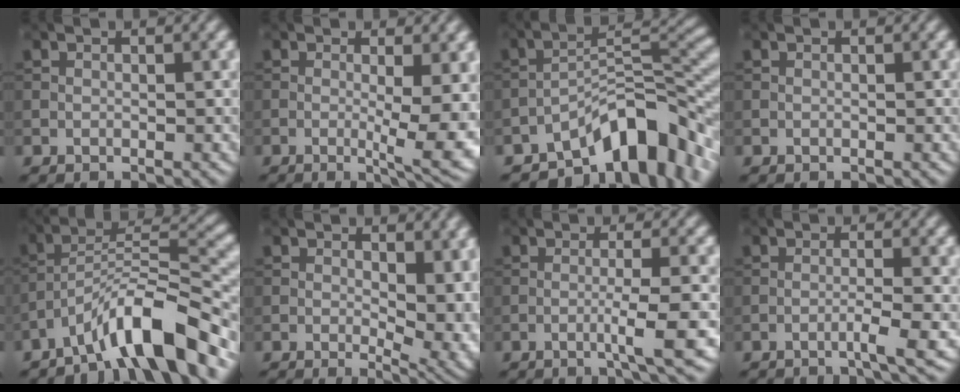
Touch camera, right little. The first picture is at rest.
{"total": 6.5, "force": [-0.7, 1.4, 6.3], "torque": [-0.088, -0.016, -0.007]}
{"total": 10.1, "force": [-6.7, 3.7, 6.5], "torque": [-0.078, 0.011, -0.124]}
{"total": 0.0}
{"total": 9.5, "force": [-6.9, 2.0, 6.2], "torque": [-0.091, 0.016, -0.125]}
{"total": 6.6, "force": [-0.1, 3.5, 5.7], "torque": [-0.076, -0.012, 0.002]}
{"total": 3.9, "force": [-1.3, 0.3, 3.6], "torque": [-0.050, 0.008, -0.036]}
{"total": 2.4, "force": [-1.2, 0.2, 2.1], "torque": [-0.024, 0.005, -0.034]}